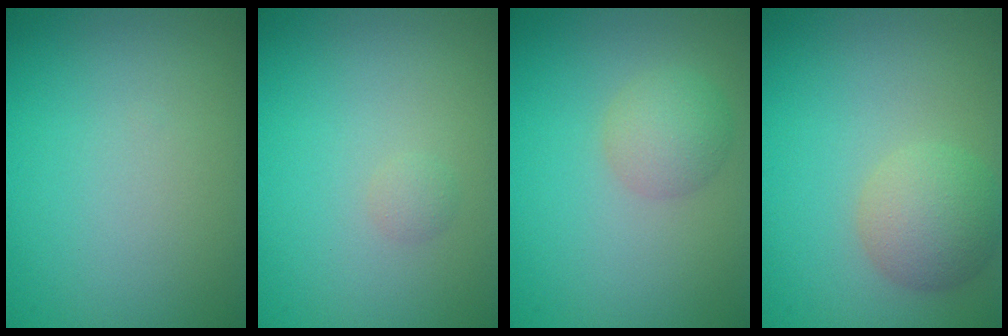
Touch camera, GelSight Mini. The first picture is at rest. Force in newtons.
{"total": 0.7, "press": 0.7, "slide": 0.0}
{"total": 2.5, "press": 2.5, "slide": 0.1}
{"total": 3.9, "press": 3.9, "slide": 0.2}